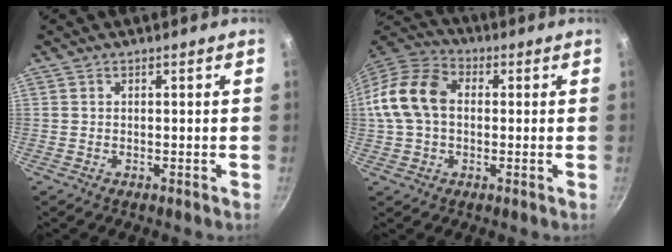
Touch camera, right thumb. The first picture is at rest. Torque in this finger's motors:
{"motor_torque": [0.31, 1.62, 0.67, -0.62, 0.21]}